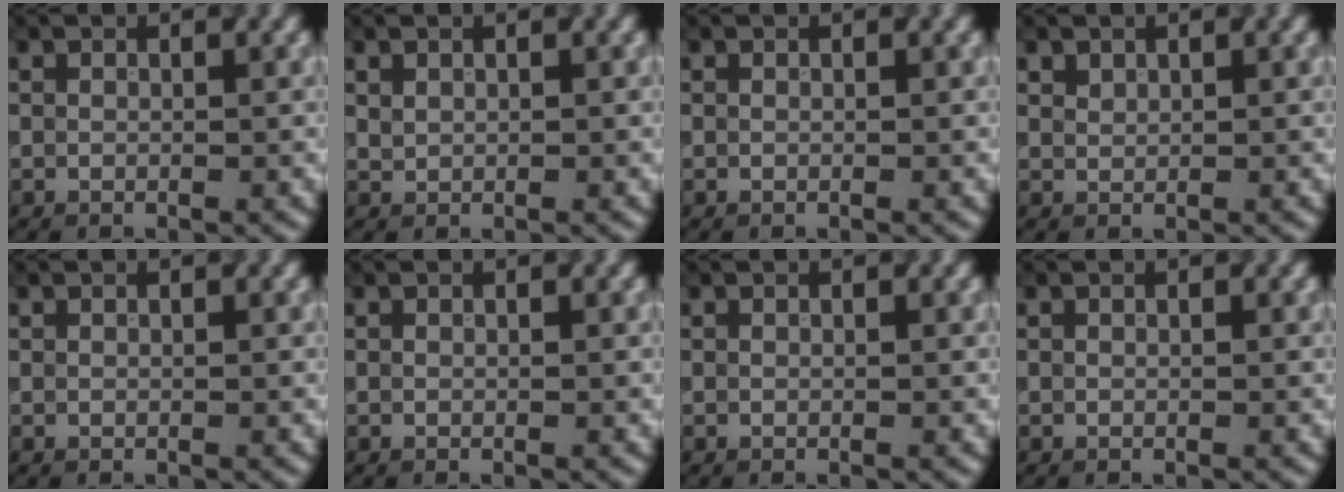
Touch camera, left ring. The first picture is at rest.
{"total": 0.9, "force": [0.6, 0.7, 0.2], "torque": [-0.010, -0.001, 0.018]}
{"total": 0.0}
{"total": 1.4, "force": [1.1, 0.7, 0.4], "torque": [-0.017, -0.003, 0.026]}
{"total": 0.0}
{"total": 0.0}
{"total": 0.0}
{"total": 0.0}